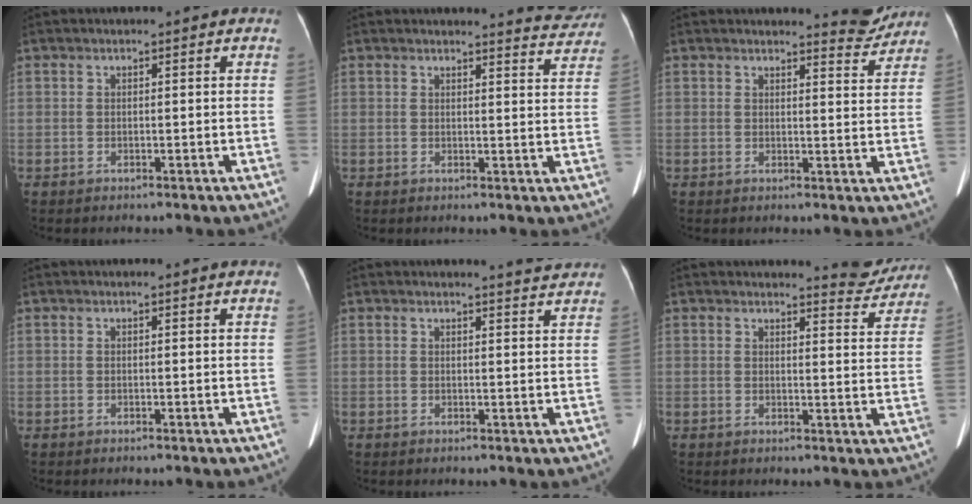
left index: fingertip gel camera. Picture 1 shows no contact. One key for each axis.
{"total": 5.3, "fx": 5.3, "fy": 0.2, "fz": -0.2, "tx": 0.004, "ty": -0.028, "tz": 0.042}
{"total": 4.2, "fx": 4.2, "fy": 0.4, "fz": 0.0, "tx": 0.001, "ty": -0.028, "tz": 0.040}
{"total": 1.2, "fx": 1.2, "fy": -0.1, "fz": 0.3, "tx": -0.016, "ty": -0.004, "tz": 0.011}
{"total": 3.4, "fx": 3.3, "fy": -0.2, "fz": 0.5, "tx": -0.012, "ty": -0.009, "tz": 0.029}
{"total": 5.6, "fx": 5.5, "fy": 0.6, "fz": 0.2, "tx": 0.002, "ty": -0.028, "tz": 0.053}